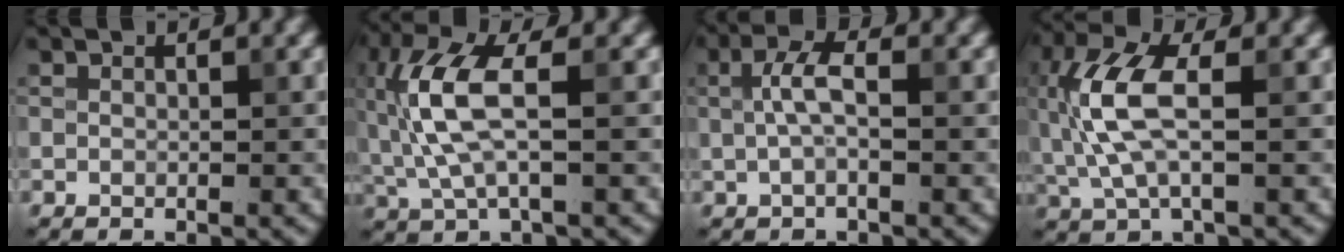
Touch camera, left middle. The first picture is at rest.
{"total": 6.5, "force": [0.4, 2.2, 6.1], "torque": [-0.153, 0.008, 0.004]}
{"total": 2.8, "force": [0.3, 0.9, 2.6], "torque": [-0.056, 0.006, 0.001]}
{"total": 6.1, "force": [0.2, 2.4, 5.7], "torque": [-0.142, 0.009, 0.000]}